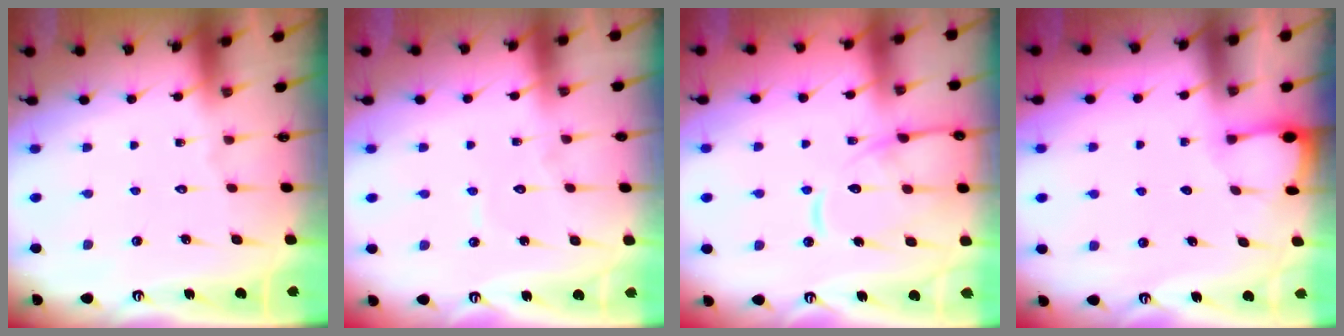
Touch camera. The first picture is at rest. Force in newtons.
{"total": 3.9, "press": 3.8, "slide": 0.2}
{"total": 12.6, "press": 12.5, "slide": 1.1}
{"total": 1.3, "press": 1.3, "slide": 0.2}